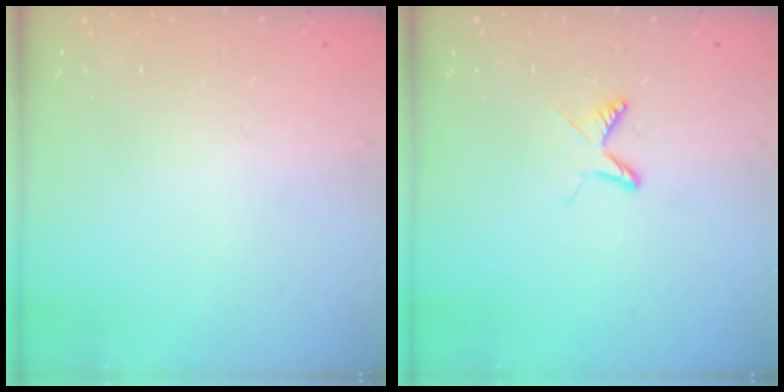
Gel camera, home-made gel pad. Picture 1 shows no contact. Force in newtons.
{"total": 5.7, "press": 5.7, "slide": 0.6}